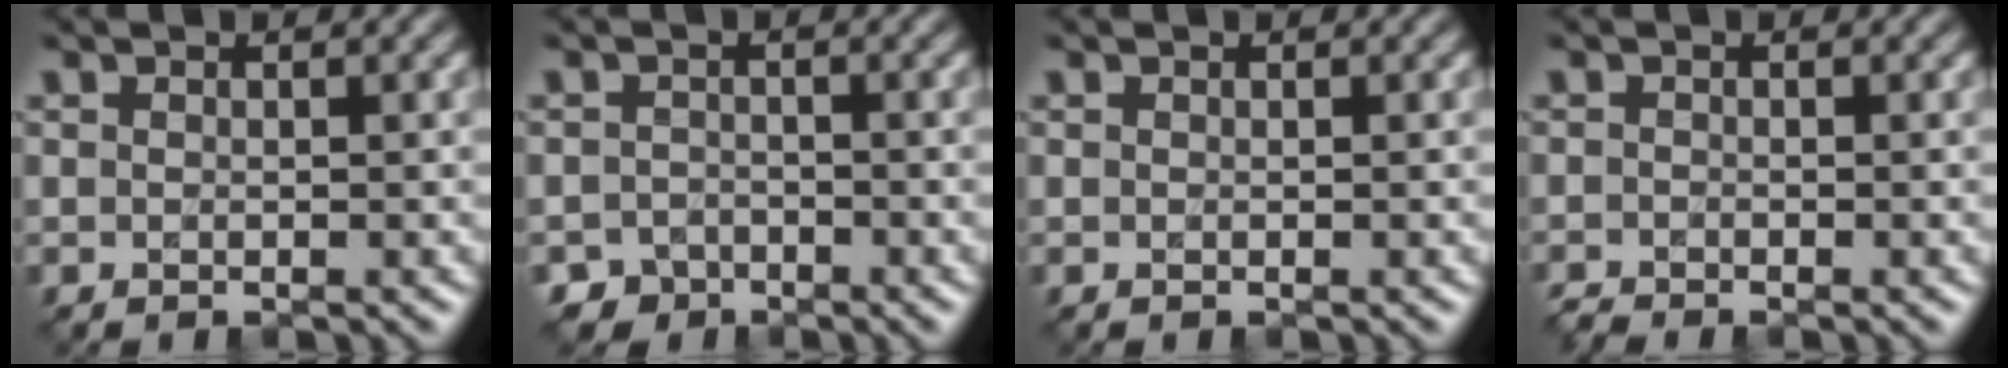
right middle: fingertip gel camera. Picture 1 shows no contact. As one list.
[{"total": 2.5, "force": [-2.1, 1.4, -0.2], "torque": [0.012, -0.004, -0.039]}, {"total": 0.0}, {"total": 0.9, "force": [-0.9, -0.1, 0.1], "torque": [-0.004, -0.005, -0.019]}]